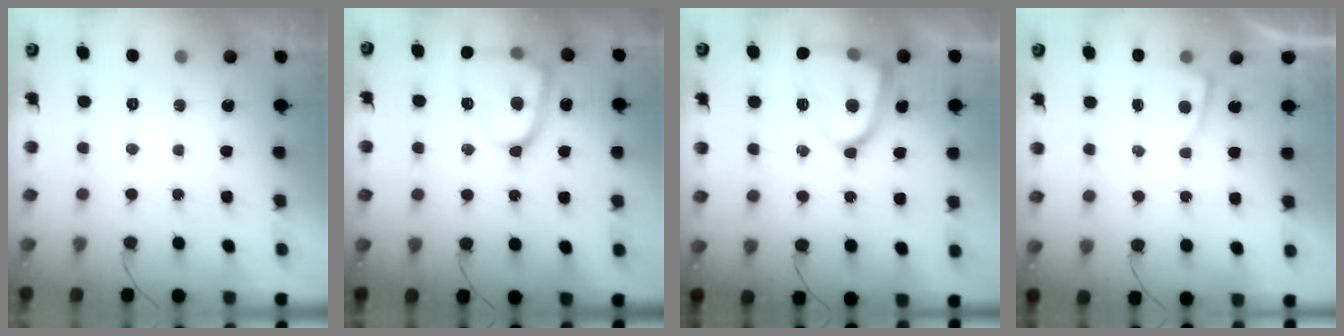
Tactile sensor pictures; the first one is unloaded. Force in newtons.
{"total": 16.7, "press": 16.7, "slide": 1.3}
{"total": 17.7, "press": 17.6, "slide": 1.7}
{"total": 3.2, "press": 3.2, "slide": 0.5}